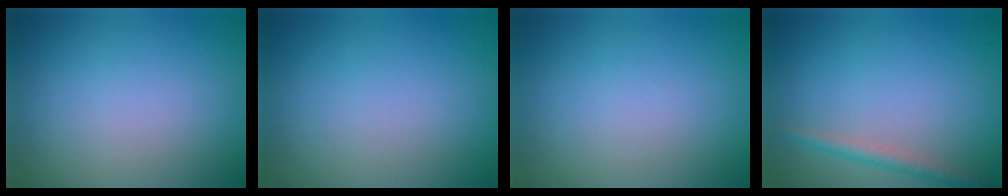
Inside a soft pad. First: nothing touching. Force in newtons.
{"total": 0.0}
{"total": 0.0}
{"total": 1.6, "press": 1.6, "slide": 0.0}